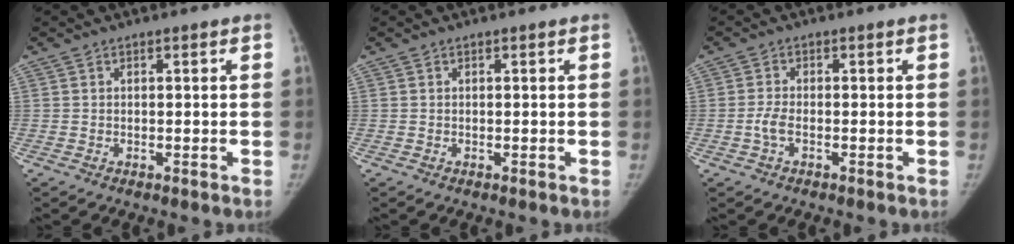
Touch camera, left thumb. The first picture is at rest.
{"total": 0.0}
{"total": 2.3, "force": [-0.8, 1.0, 2.0], "torque": [-0.048, 0.006, -0.017]}